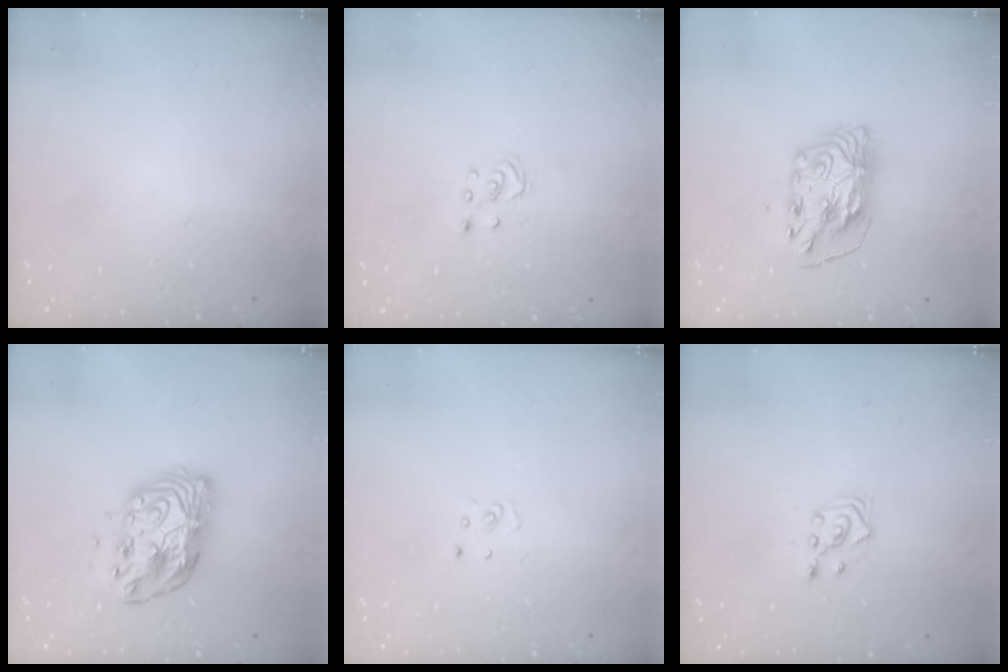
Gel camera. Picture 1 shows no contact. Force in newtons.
{"total": 2.5, "press": 2.5, "slide": 0.2}
{"total": 8.8, "press": 8.8, "slide": 0.8}
{"total": 11.9, "press": 11.9, "slide": 0.8}
{"total": 2.3, "press": 2.3, "slide": 0.2}
{"total": 3.1, "press": 3.0, "slide": 0.9}